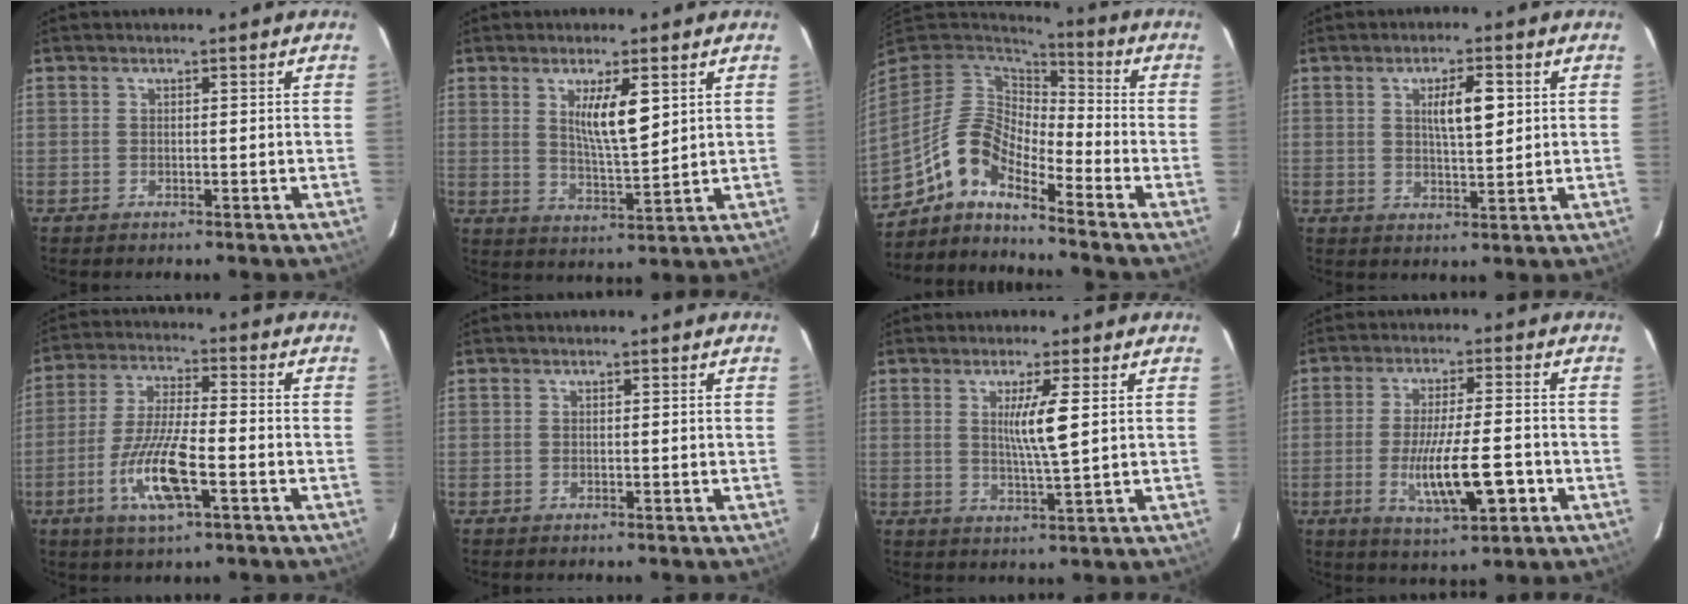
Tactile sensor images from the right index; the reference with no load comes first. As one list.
[{"total": 7.0, "force": [2.7, 1.1, 6.4], "torque": [-0.113, -0.010, 0.050]}, {"total": 10.2, "force": [-7.7, 2.6, 6.0], "torque": [-0.130, 0.029, -0.147]}, {"total": 5.5, "force": [1.5, 1.2, 5.2], "torque": [-0.089, 0.003, 0.028]}, {"total": 11.2, "force": [-4.2, 1.8, 10.2], "torque": [-0.204, -0.012, -0.077]}, {"total": 0.0}, {"total": 5.5, "force": [1.3, -0.6, 5.3], "torque": [-0.096, -0.012, 0.025]}, {"total": 10.8, "force": [-3.1, 1.8, 10.2], "torque": [-0.180, -0.012, -0.045]}]